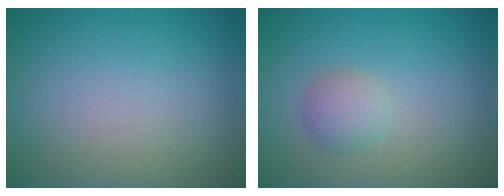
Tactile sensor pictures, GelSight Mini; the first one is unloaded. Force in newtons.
{"total": 2.0, "press": 2.0, "slide": 0.1}